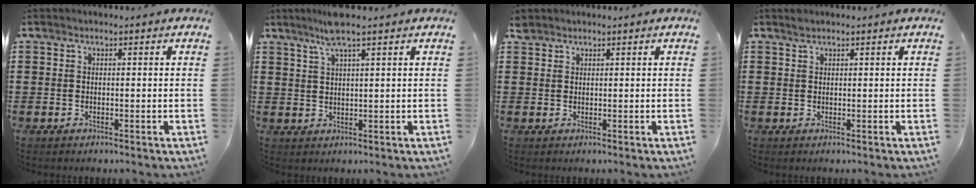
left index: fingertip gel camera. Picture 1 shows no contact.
{"total": 4.7, "force": [3.2, 0.0, 3.4], "torque": [-0.075, 0.006, 0.056]}
{"total": 1.4, "force": [1.3, 0.6, 0.2], "torque": [-0.008, 0.001, 0.025]}
{"total": 0.9, "force": [0.8, 0.4, 0.1], "torque": [-0.005, 0.002, 0.015]}